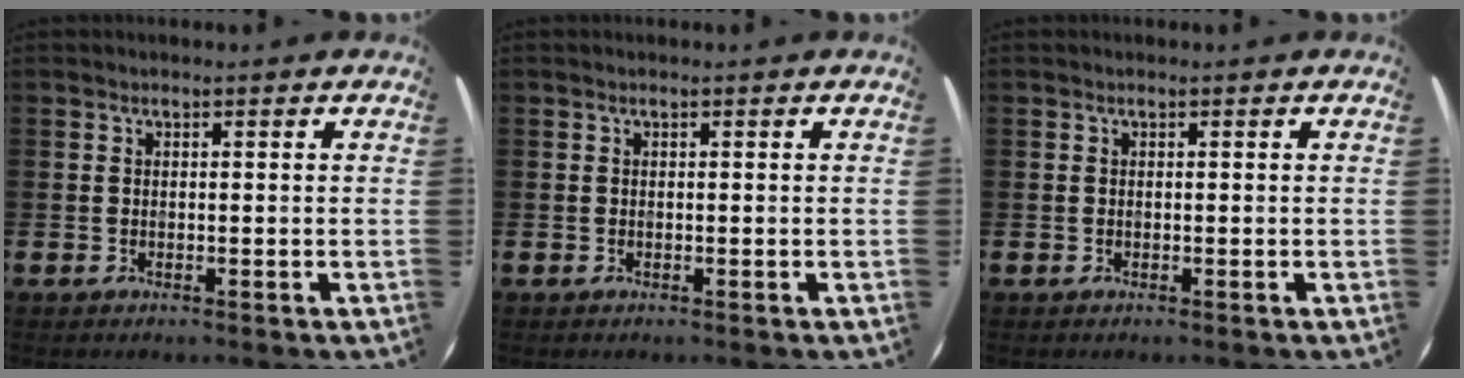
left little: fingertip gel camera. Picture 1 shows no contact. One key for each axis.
{"total": 0.0}
{"total": 0.0}